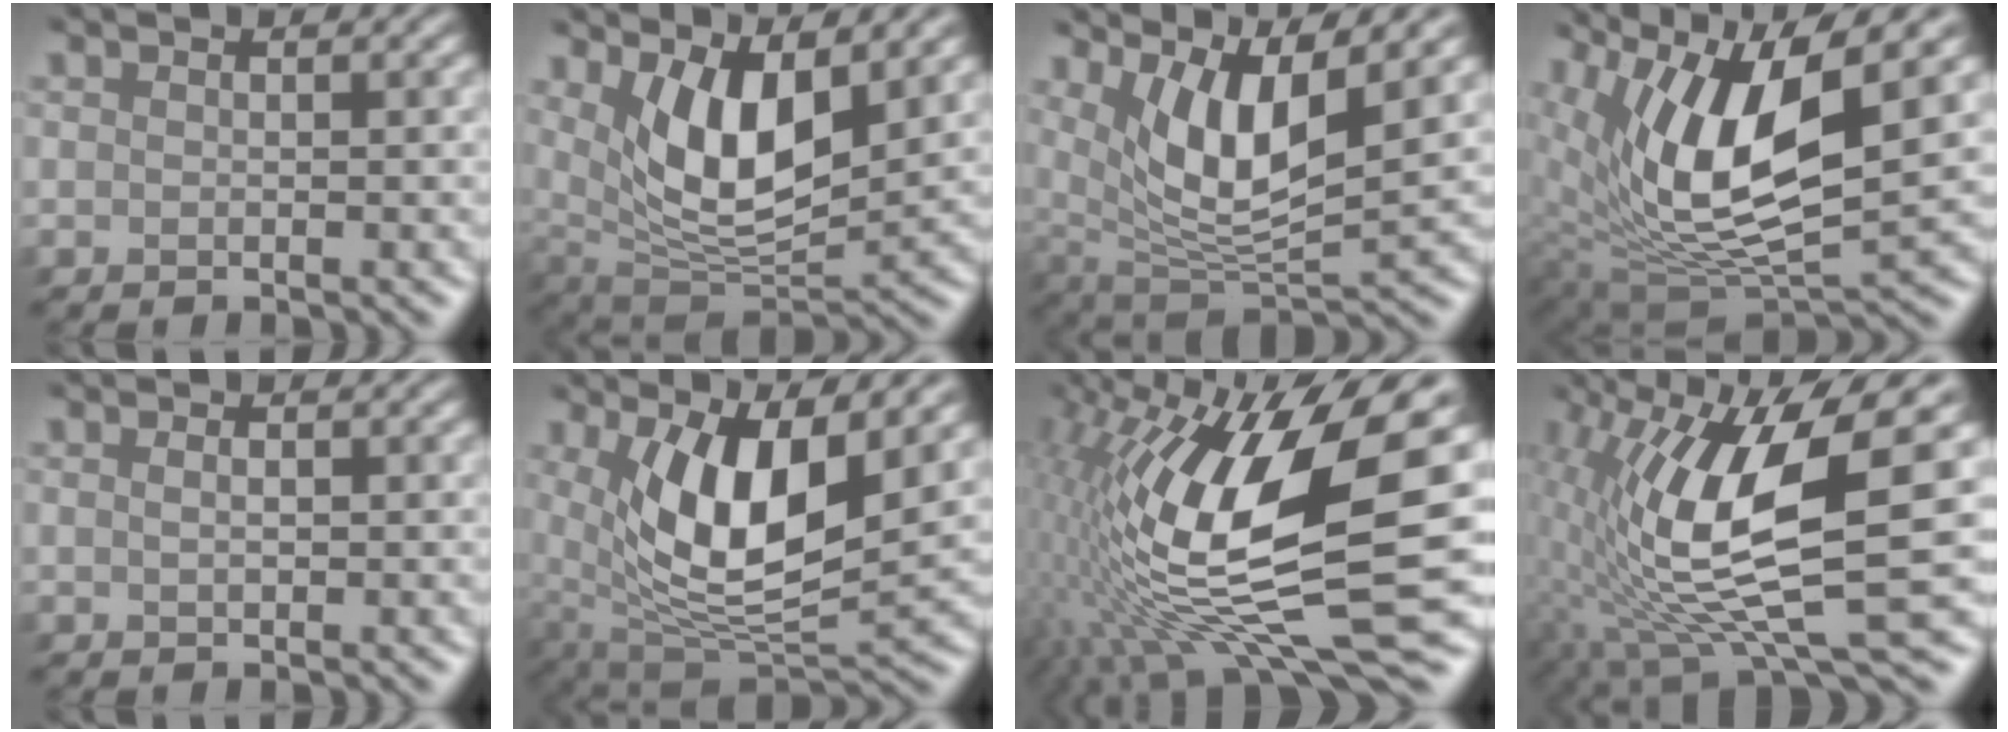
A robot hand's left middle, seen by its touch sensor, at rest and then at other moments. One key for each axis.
{"total": 7.6, "fx": 2.6, "fy": 3.1, "fz": 6.5, "tx": -0.130, "ty": -0.021, "tz": 0.048}
{"total": 7.6, "fx": 3.1, "fy": 2.3, "fz": 6.5, "tx": -0.128, "ty": -0.013, "tz": 0.056}
{"total": 10.5, "fx": 3.8, "fy": 3.9, "fz": 9.0, "tx": -0.184, "ty": -0.009, "tz": 0.072}
{"total": 1.7, "fx": 0.9, "fy": 1.0, "fz": 1.1, "tx": -0.010, "ty": 0.011, "tz": -0.004}
{"total": 9.3, "fx": 2.5, "fy": 3.8, "fz": 8.2, "tx": -0.163, "ty": -0.018, "tz": 0.045}
{"total": 17.0, "fx": 2.0, "fy": 6.3, "fz": 15.6, "tx": -0.316, "ty": -0.011, "tz": 0.041}
{"total": 11.5, "fx": 1.1, "fy": 3.0, "fz": 11.0, "tx": -0.219, "ty": -0.014, "tz": 0.015}